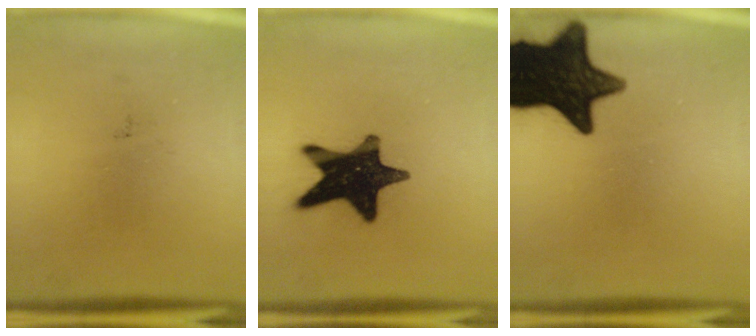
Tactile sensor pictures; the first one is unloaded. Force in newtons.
{"total": 16.5}
{"total": 16.5}